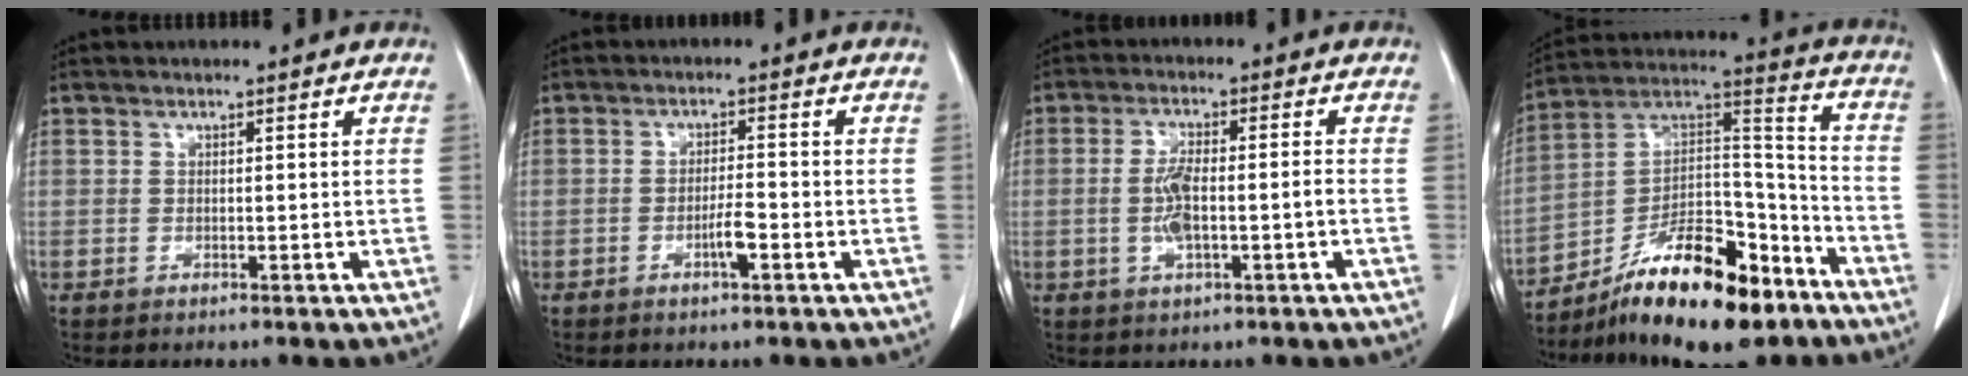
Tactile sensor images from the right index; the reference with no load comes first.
{"total": 3.1, "force": [-1.4, 0.3, 2.7], "torque": [-0.048, 0.001, -0.025]}
{"total": 5.8, "force": [-1.3, 1.3, 5.5], "torque": [-0.117, 0.008, -0.021]}
{"total": 19.9, "force": [-13.0, 6.4, 13.6], "torque": [-0.222, 0.031, -0.216]}